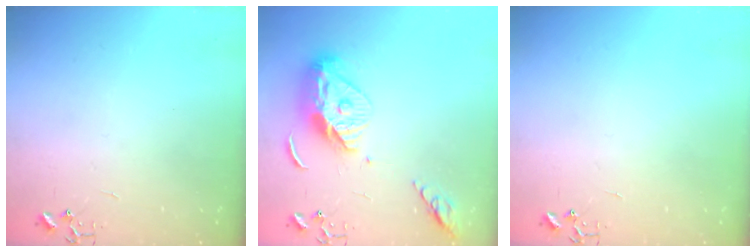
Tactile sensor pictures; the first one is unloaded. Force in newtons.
{"total": 12.7, "press": 12.7, "slide": 0.9}
{"total": 0.0}